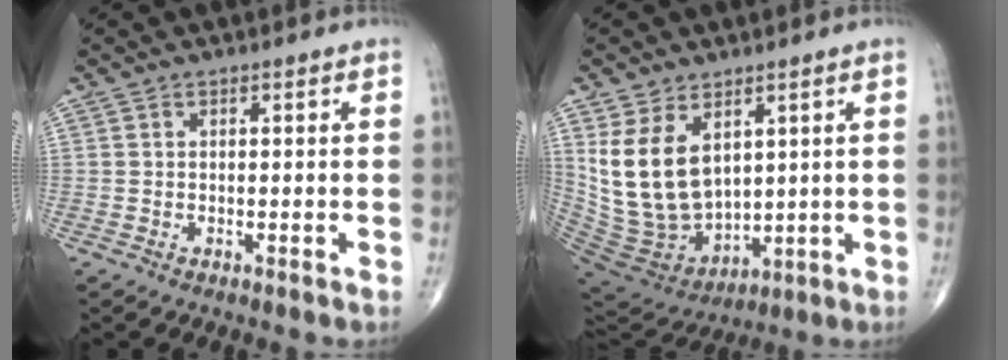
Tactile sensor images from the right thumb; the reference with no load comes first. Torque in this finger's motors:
{"motor_torque": [-0.08, 0.59, 0.93, 0.82, 0.21]}